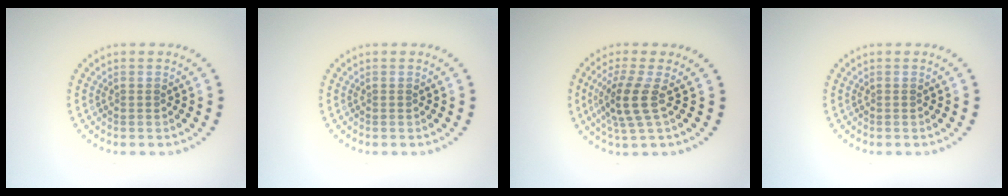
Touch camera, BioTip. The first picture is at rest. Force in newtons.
{"total": 0.0}
{"total": 3.4, "press": 2.7, "slide": 2.1}
{"total": 0.0}